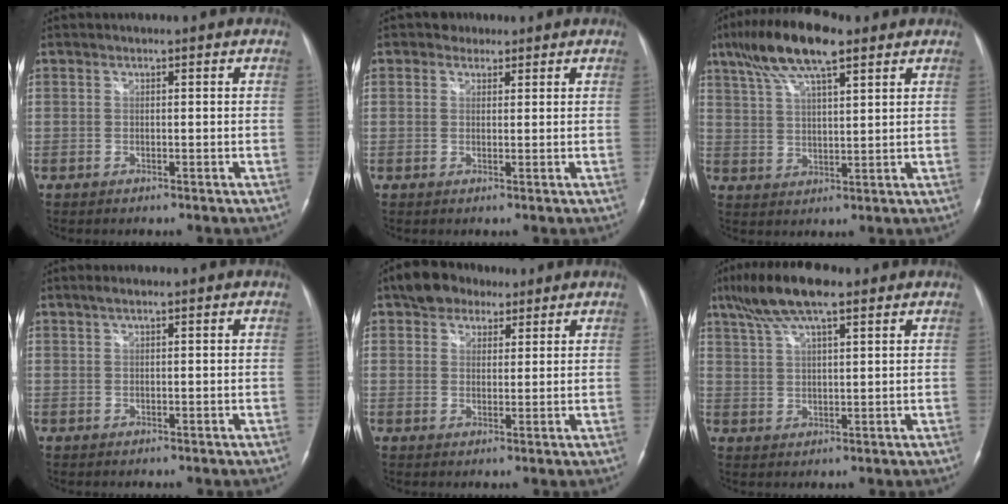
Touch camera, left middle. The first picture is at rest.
{"total": 1.9, "force": [1.3, 1.4, 0.2], "torque": [-0.004, 0.005, 0.017]}
{"total": 12.2, "force": [7.8, 2.8, 9.0], "torque": [-0.175, 0.023, 0.141]}
{"total": 1.1, "force": [0.8, 0.1, 0.7], "torque": [-0.016, 0.010, 0.017]}
{"total": 6.2, "force": [4.3, 3.9, 2.2], "torque": [-0.039, 0.018, 0.076]}
{"total": 9.9, "force": [6.7, 2.0, 7.0], "torque": [-0.139, 0.021, 0.120]}